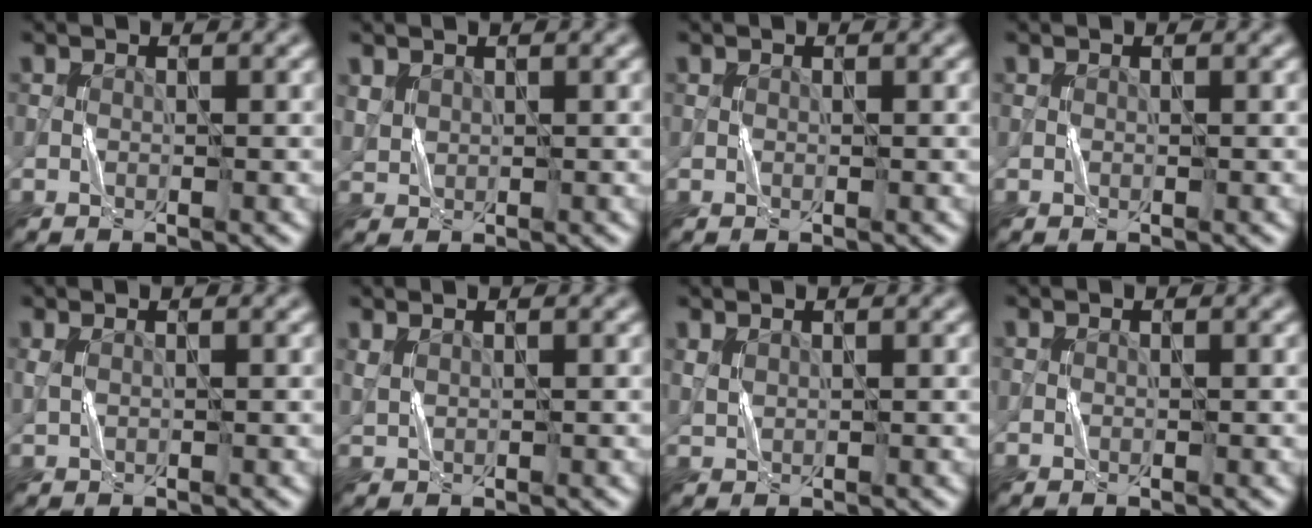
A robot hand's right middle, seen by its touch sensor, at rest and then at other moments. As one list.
[{"total": 1.0, "force": [0.7, 0.6, 0.3], "torque": [-0.009, -0.001, 0.020]}, {"total": 0.0}, {"total": 0.0}, {"total": 0.7, "force": [0.4, 0.1, 0.6], "torque": [-0.015, -0.002, 0.011]}, {"total": 1.0, "force": [0.9, 0.2, 0.5], "torque": [-0.016, -0.001, 0.021]}, {"total": 0.9, "force": [0.7, 0.4, 0.5], "torque": [-0.014, -0.001, 0.019]}, {"total": 0.0}]